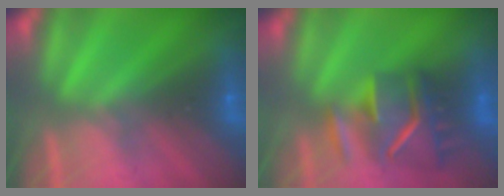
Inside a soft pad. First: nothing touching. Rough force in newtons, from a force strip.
{"total": 7.4}